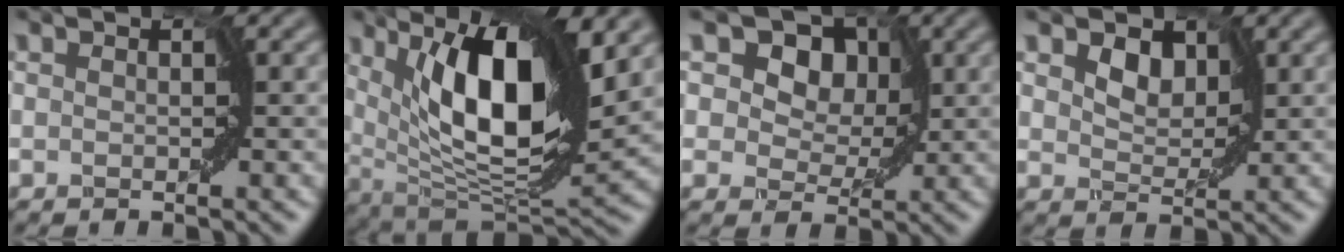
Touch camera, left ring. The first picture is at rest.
{"total": 11.1, "force": [3.9, 3.4, 9.8], "torque": [-0.152, -0.007, 0.068]}
{"total": 12.8, "force": [5.8, 9.0, 7.0], "torque": [-0.077, 0.054, 0.061]}
{"total": 3.4, "force": [1.8, 2.1, 1.9], "torque": [-0.036, 0.001, 0.022]}